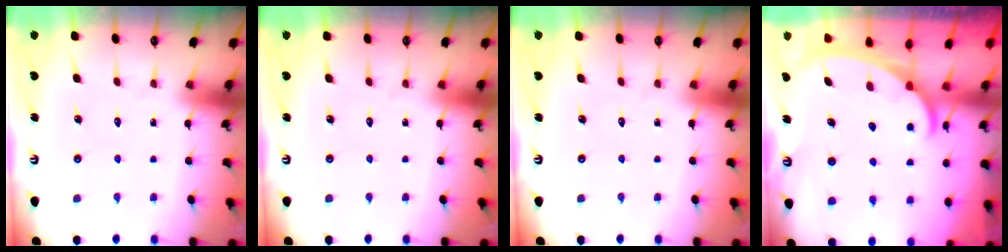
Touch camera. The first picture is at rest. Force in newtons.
{"total": 0.0}
{"total": 0.0}
{"total": 2.4, "press": 2.4, "slide": 0.3}